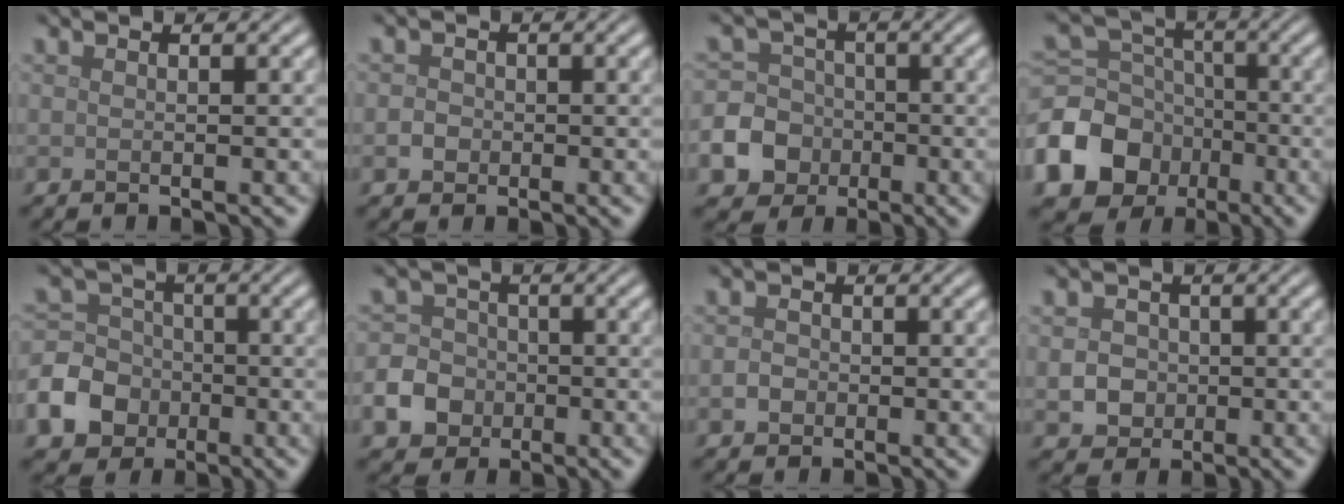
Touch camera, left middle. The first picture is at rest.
{"total": 1.4, "force": [-0.3, 1.3, 0.4], "torque": [0.003, -0.001, -0.009]}
{"total": 9.9, "force": [-3.9, 8.8, 2.3], "torque": [-0.056, -0.028, -0.095]}
{"total": 12.1, "force": [-5.1, 10.1, 4.2], "torque": [-0.116, -0.025, -0.115]}
{"total": 7.8, "force": [-3.2, 6.6, 2.7], "torque": [-0.052, -0.013, -0.087]}
{"total": 4.9, "force": [-1.9, 4.2, 1.6], "torque": [-0.020, -0.004, -0.054]}
{"total": 1.3, "force": [-0.4, 1.2, 0.5], "torque": [-0.006, 0.000, -0.011]}
{"total": 2.9, "force": [-0.3, 2.7, 1.1], "torque": [-0.005, -0.002, -0.010]}